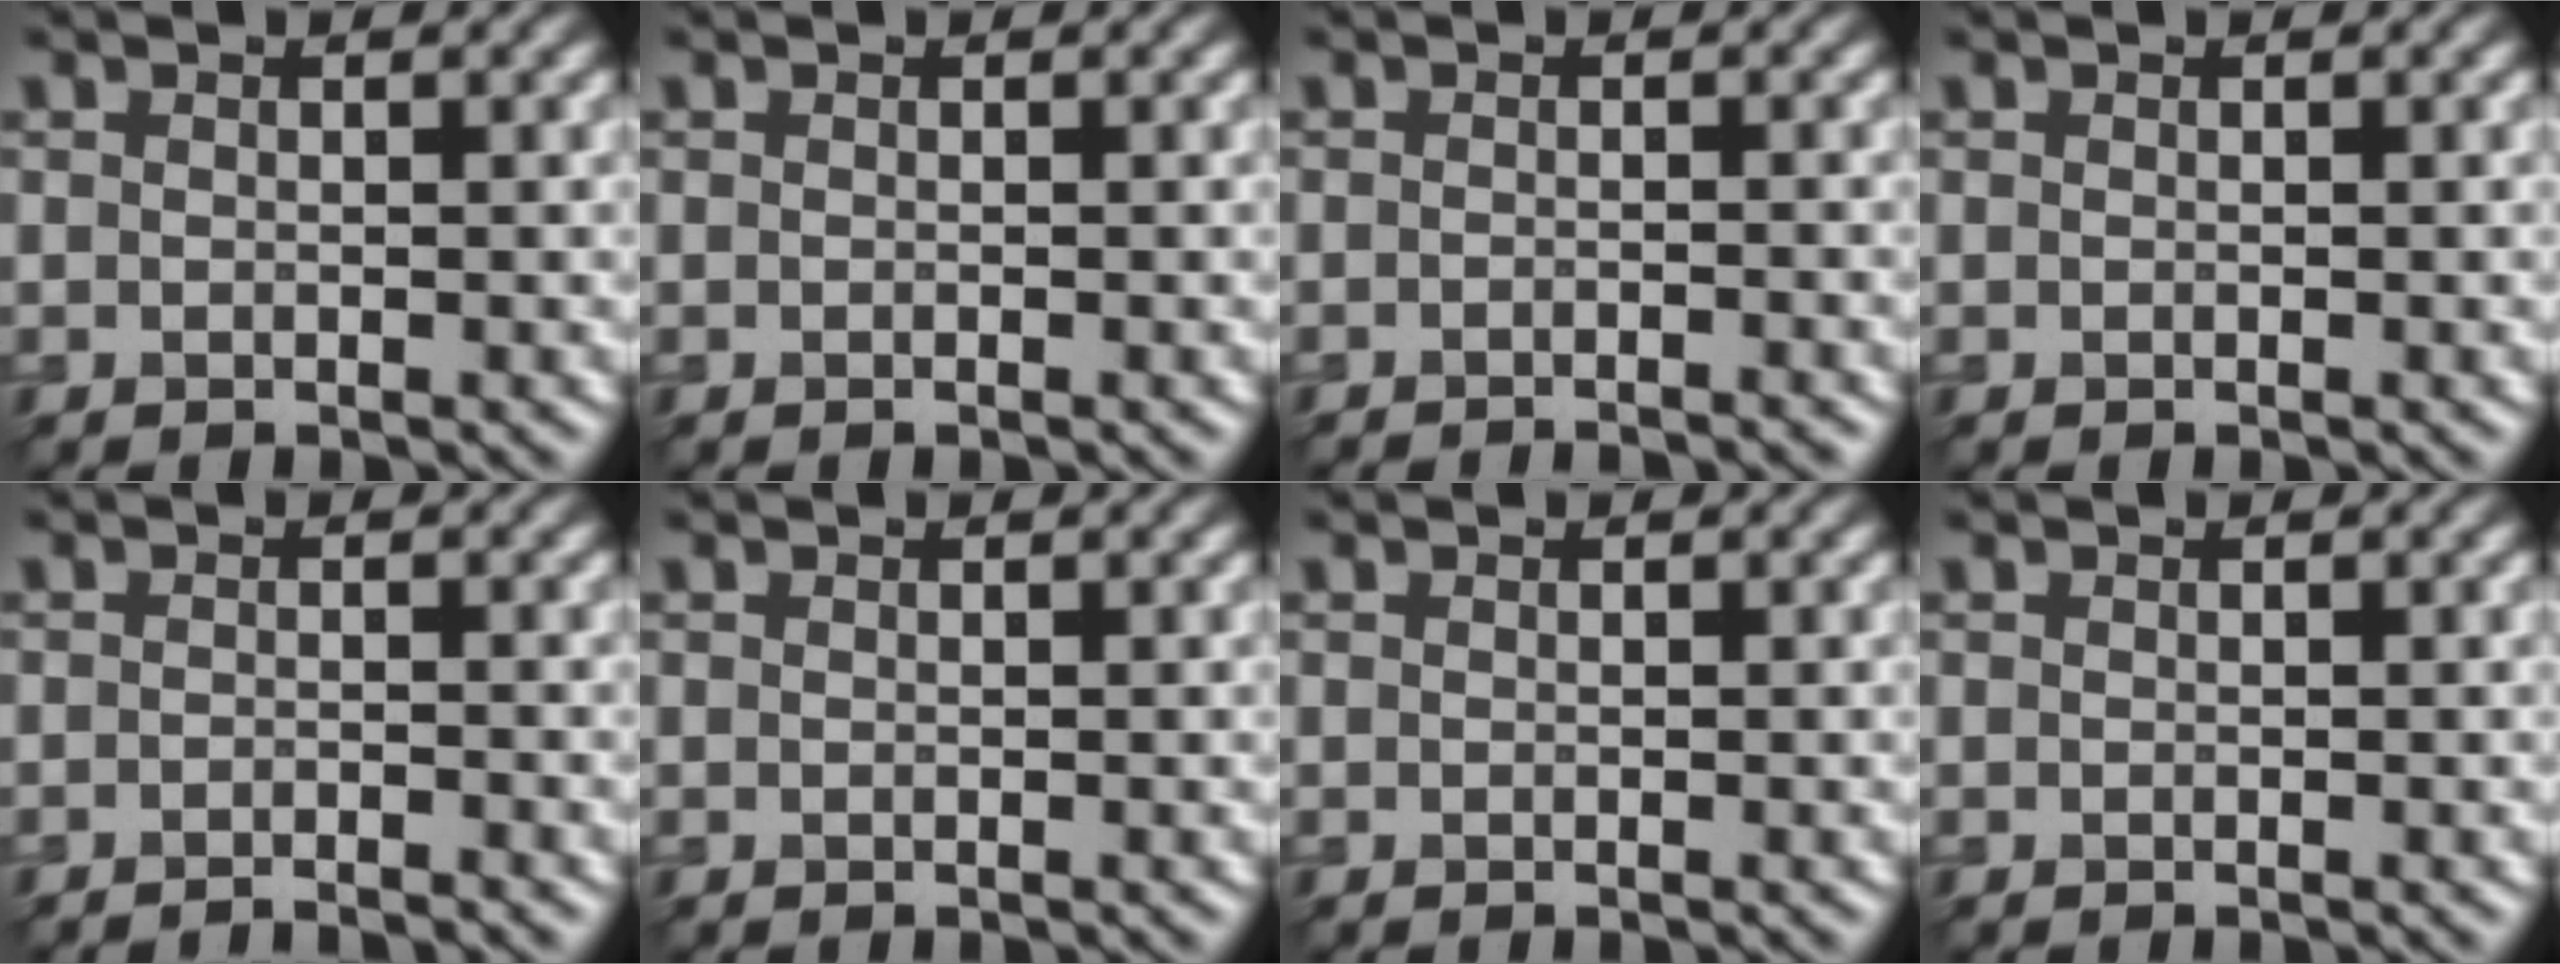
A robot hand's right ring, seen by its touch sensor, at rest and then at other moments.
{"total": 0.0}
{"total": 2.8, "force": [-2.6, 0.3, 0.9], "torque": [-0.006, 0.002, -0.036]}
{"total": 0.0}
{"total": 2.0, "force": [-1.9, 0.2, 0.7], "torque": [0.003, -0.002, -0.031]}
{"total": 0.0}
{"total": 0.0}
{"total": 0.0}